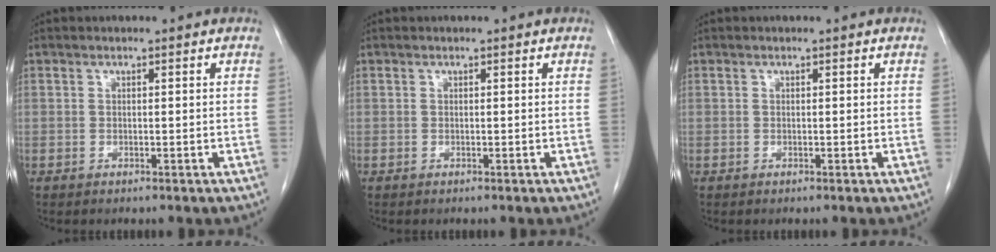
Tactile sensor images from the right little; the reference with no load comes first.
{"total": 0.0}
{"total": 0.0}